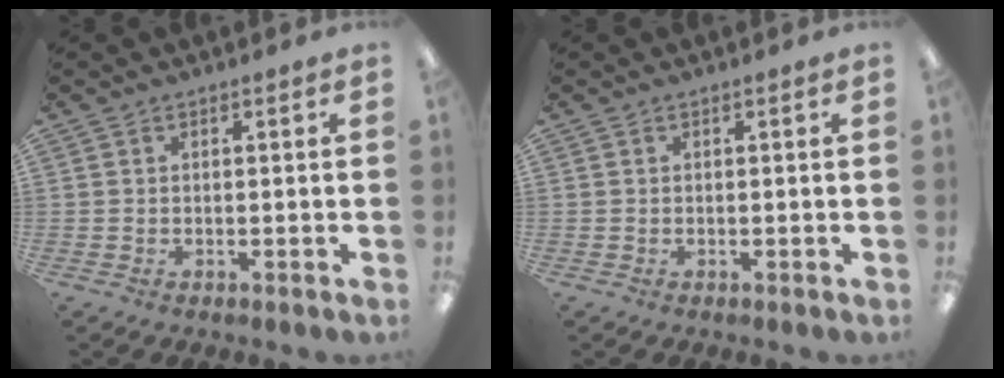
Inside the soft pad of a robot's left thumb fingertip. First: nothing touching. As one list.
[{"total": 0.0}]